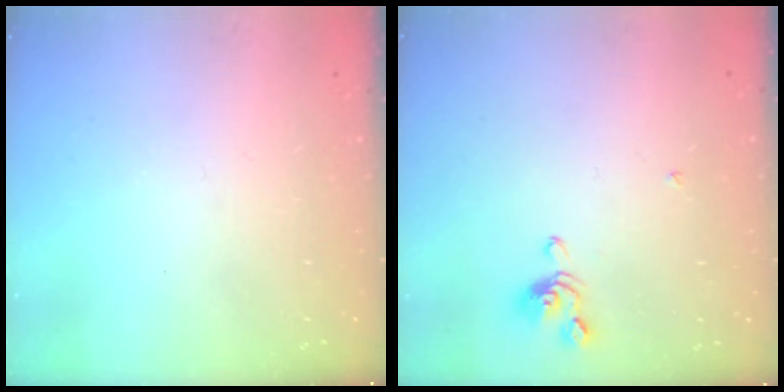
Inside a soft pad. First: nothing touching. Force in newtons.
{"total": 2.1, "press": 2.1, "slide": 0.3}